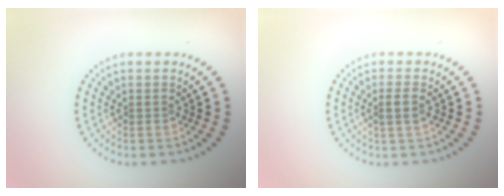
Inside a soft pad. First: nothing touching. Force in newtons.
{"total": 1.3, "press": 1.1, "slide": 0.6}